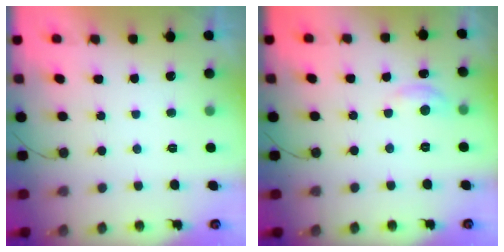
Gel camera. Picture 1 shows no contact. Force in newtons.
{"total": 4.4, "press": 4.4, "slide": 0.5}